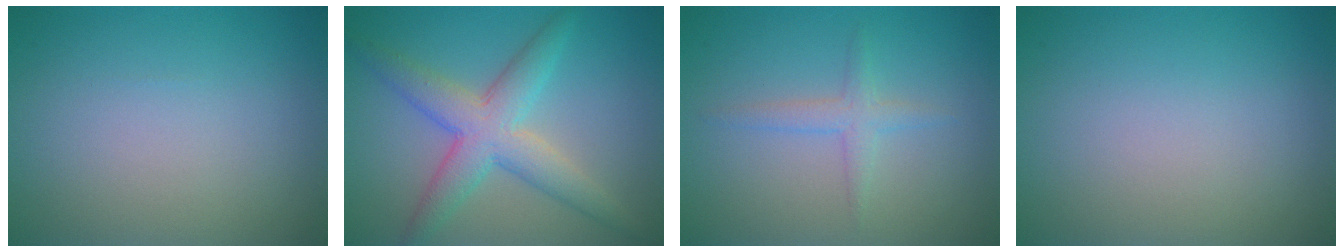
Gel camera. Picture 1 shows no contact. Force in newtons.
{"total": 5.3, "press": 5.3, "slide": 0.1}
{"total": 1.6, "press": 1.6, "slide": 0.1}
{"total": 0.0}